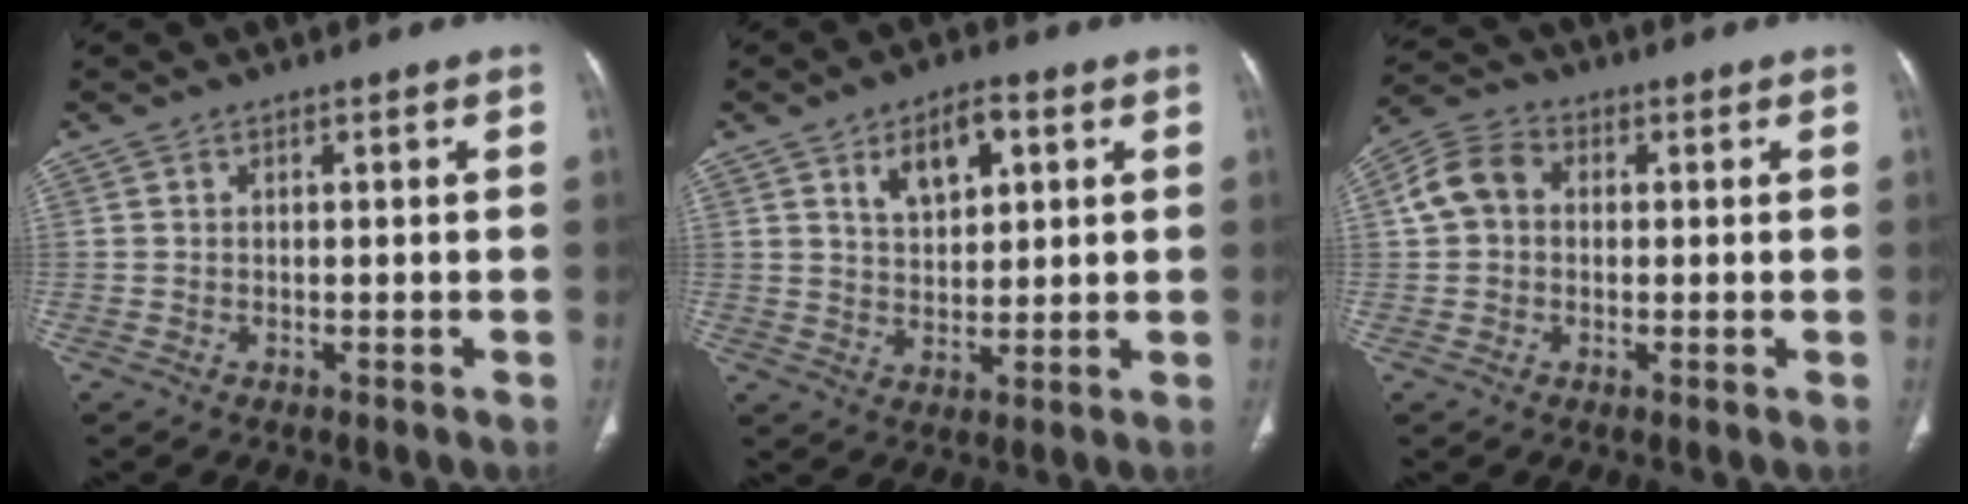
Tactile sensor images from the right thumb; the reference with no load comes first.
{"total": 8.0, "force": [3.4, 4.5, 5.8], "torque": [-0.074, -0.010, 0.058]}
{"total": 7.0, "force": [0.6, 5.7, 4.0], "torque": [-0.076, 0.022, 0.003]}